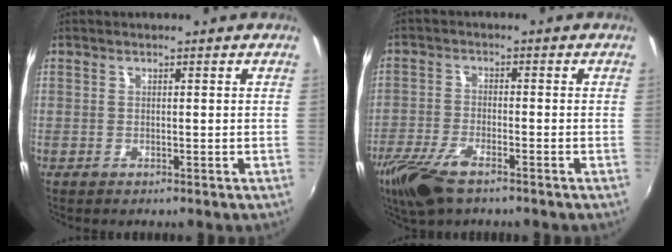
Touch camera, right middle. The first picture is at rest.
{"total": 9.5, "force": [-6.4, 3.1, 6.2], "torque": [-0.153, -0.024, -0.127]}